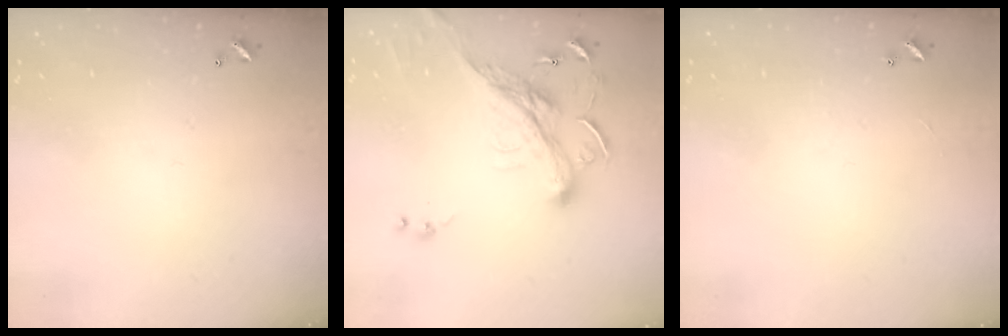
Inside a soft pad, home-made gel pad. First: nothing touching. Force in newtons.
{"total": 3.9, "press": 3.7, "slide": 1.3}
{"total": 1.2, "press": 1.1, "slide": 0.4}